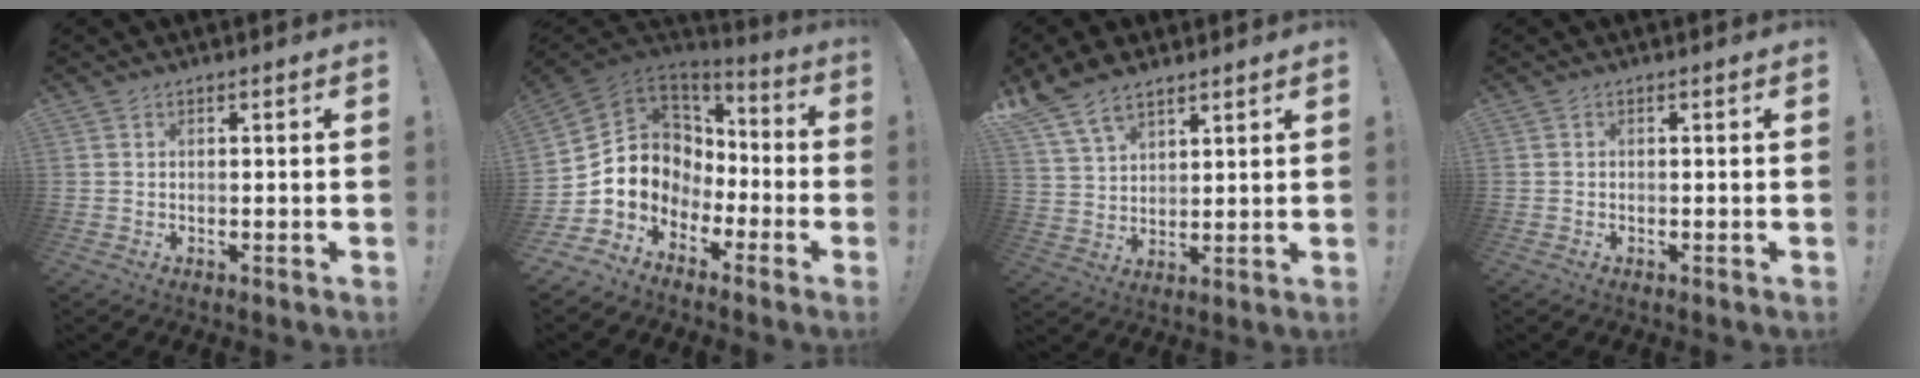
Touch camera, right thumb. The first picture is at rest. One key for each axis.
{"total": 8.9, "fx": -0.8, "fy": 8.1, "fz": 3.5, "tx": -0.063, "ty": -0.013, "tz": -0.002}
{"total": 9.8, "fx": 7.4, "fy": 4.9, "fz": 4.1, "tx": -0.081, "ty": -0.042, "tz": 0.145}
{"total": 0.0}